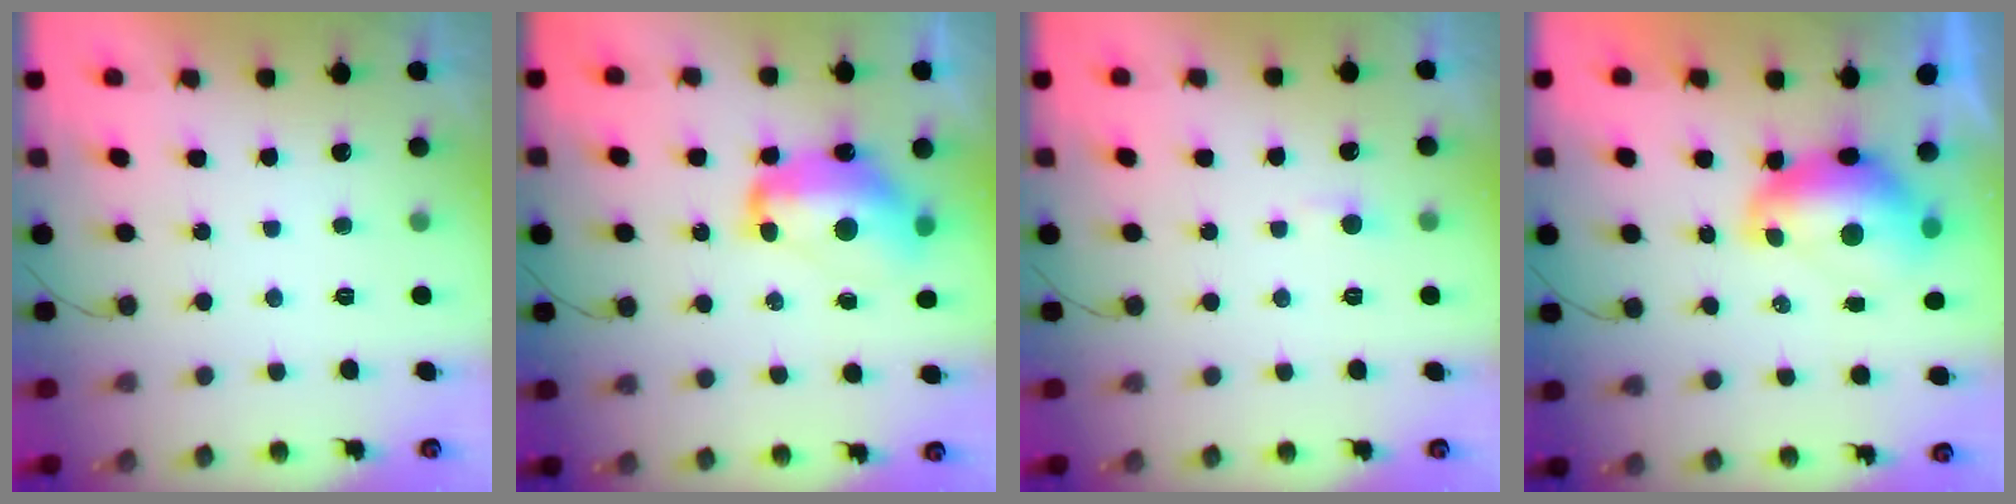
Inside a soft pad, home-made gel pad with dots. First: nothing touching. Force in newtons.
{"total": 14.0, "press": 13.9, "slide": 1.7}
{"total": 2.6, "press": 2.6, "slide": 0.2}
{"total": 9.5, "press": 9.5, "slide": 1.1}